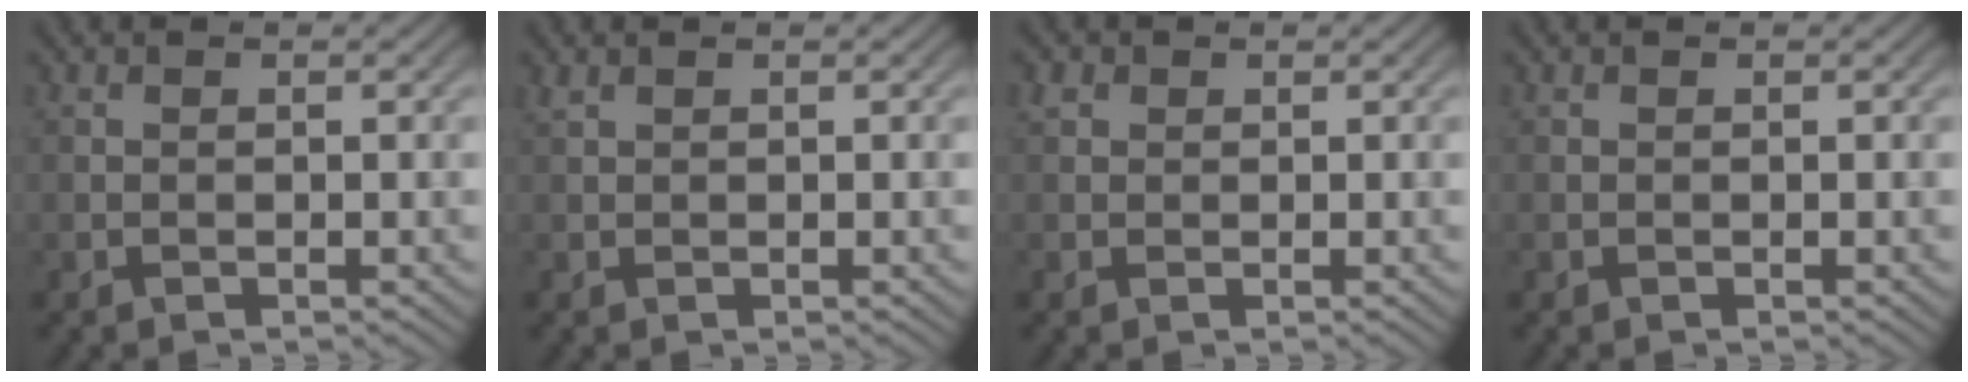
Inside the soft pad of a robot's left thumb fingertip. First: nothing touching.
{"total": 0.8, "force": [0.7, 0.3, 0.3], "torque": [-0.012, 0.003, 0.017]}
{"total": 1.3, "force": [0.6, 1.1, 0.3], "torque": [-0.008, 0.002, 0.010]}
{"total": 0.0}